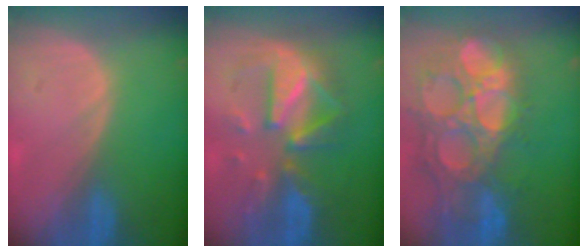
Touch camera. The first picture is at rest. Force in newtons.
{"total": 9.6, "press": 9.6, "slide": 0.6}
{"total": 15.4, "press": 12.8, "slide": 8.6}